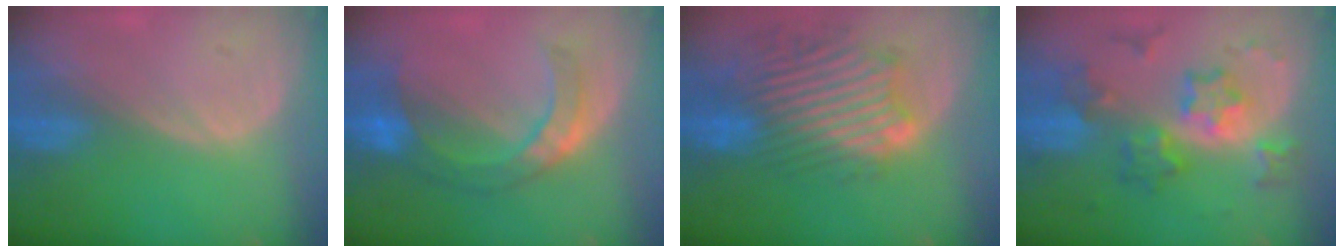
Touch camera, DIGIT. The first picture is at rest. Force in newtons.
{"total": 8.0, "press": 7.5, "slide": 2.8}
{"total": 12.1, "press": 10.9, "slide": 5.2}
{"total": 8.3, "press": 8.3, "slide": 0.6}